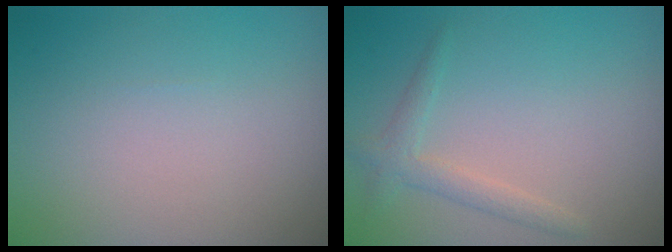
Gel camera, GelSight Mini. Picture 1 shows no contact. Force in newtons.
{"total": 1.8, "press": 1.8, "slide": 0.1}